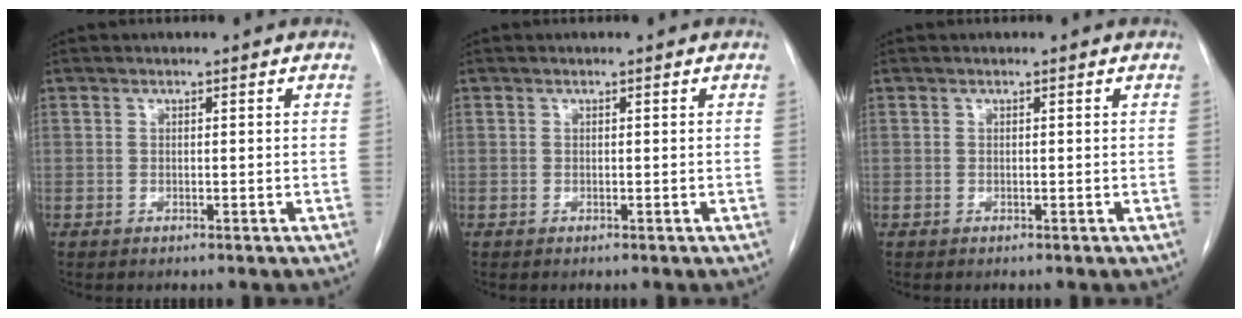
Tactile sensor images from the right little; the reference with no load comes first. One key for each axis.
{"total": 0.0}
{"total": 0.0}